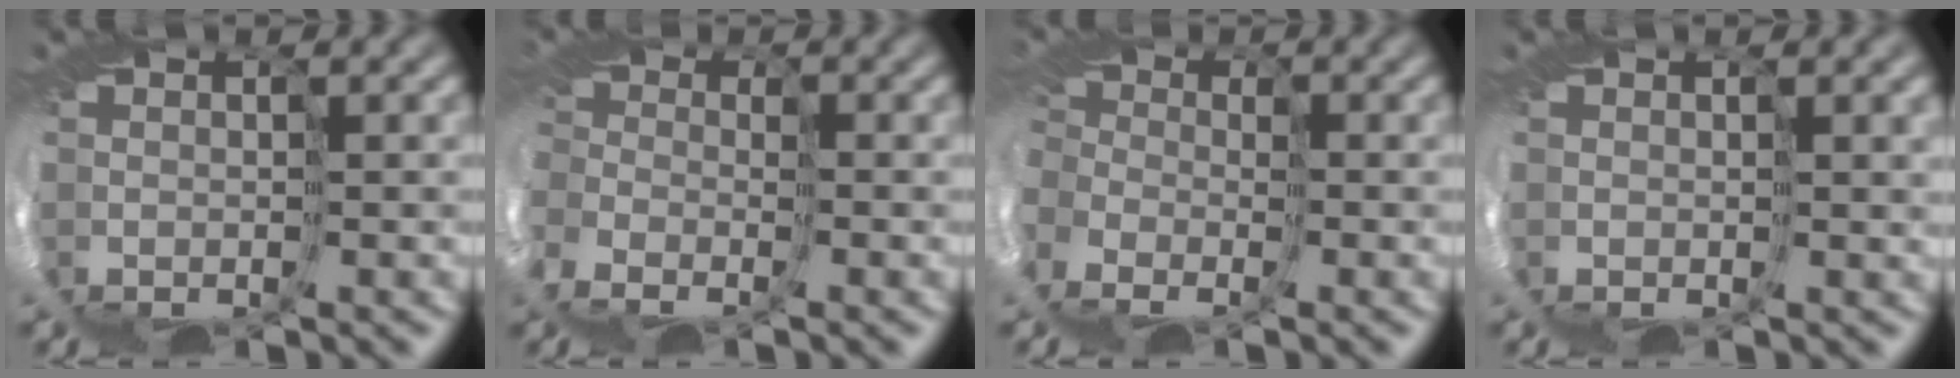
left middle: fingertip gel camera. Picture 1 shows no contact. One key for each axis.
{"total": 5.5, "fx": -3.7, "fy": 3.5, "fz": 2.1, "tx": -0.052, "ty": -0.022, "tz": -0.059}
{"total": 8.8, "fx": -5.2, "fy": 6.0, "fz": 3.8, "tx": -0.097, "ty": -0.027, "tz": -0.078}
{"total": 2.2, "fx": 1.0, "fy": 0.4, "fz": 1.9, "tx": -0.033, "ty": 0.003, "tz": 0.011}